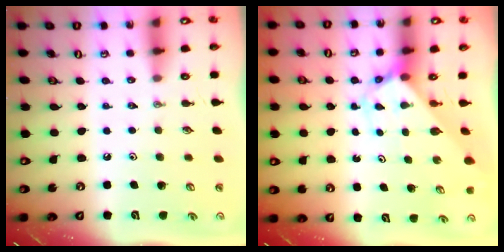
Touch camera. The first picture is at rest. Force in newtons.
{"total": 2.7, "press": 2.7, "slide": 0.2}